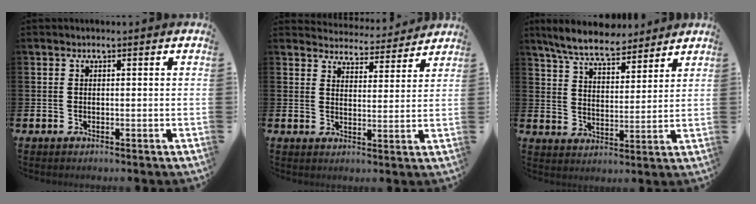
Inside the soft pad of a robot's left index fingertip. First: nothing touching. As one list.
[{"total": 4.4, "force": [4.3, 0.7, -0.1], "torque": [0.000, -0.041, 0.071]}, {"total": 7.6, "force": [7.0, 1.6, 2.5], "torque": [-0.075, -0.029, 0.127]}]